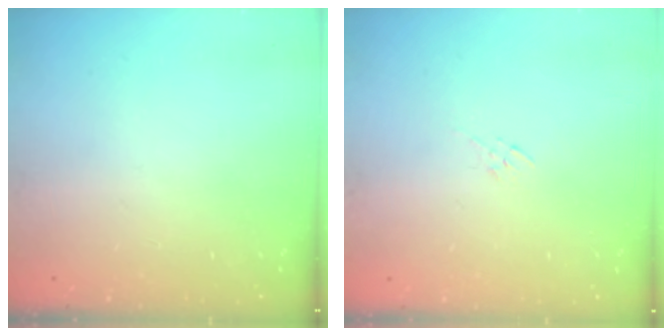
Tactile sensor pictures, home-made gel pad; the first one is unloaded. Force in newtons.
{"total": 2.7, "press": 2.5, "slide": 0.9}